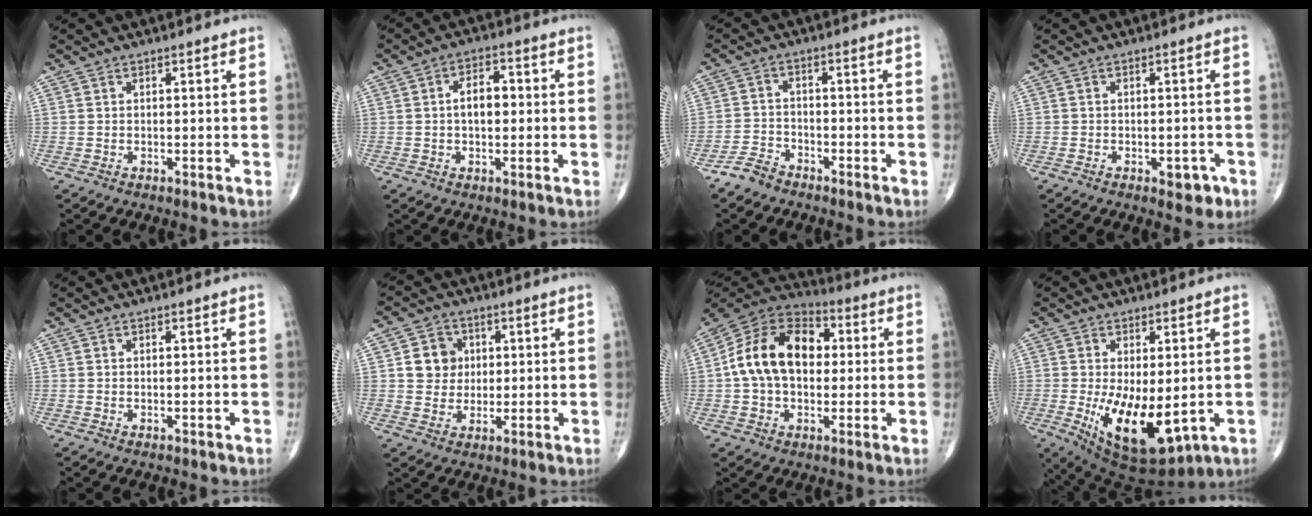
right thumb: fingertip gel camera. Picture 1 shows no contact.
{"total": 5.6, "force": [0.2, 3.3, 4.5], "torque": [-0.067, 0.015, -0.003]}
{"total": 4.1, "force": [-3.4, 2.0, 0.9], "torque": [-0.017, 0.014, -0.071]}
{"total": 3.6, "force": [-1.7, 2.1, 2.4], "torque": [-0.013, 0.005, -0.020]}
{"total": 0.0}
{"total": 6.8, "force": [1.3, 6.1, 2.5], "torque": [-0.009, 0.000, 0.020]}
{"total": 17.3, "force": [1.3, 11.9, 12.5], "torque": [-0.197, 0.032, 0.014]}
{"total": 14.7, "force": [-2.5, 7.0, 12.7], "torque": [-0.207, -0.027, -0.015]}